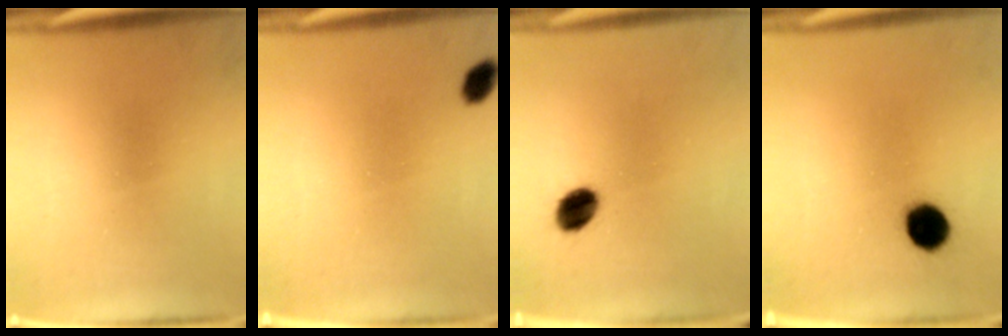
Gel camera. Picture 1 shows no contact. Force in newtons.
{"total": 2.5}
{"total": 6.5}
{"total": 7.3}